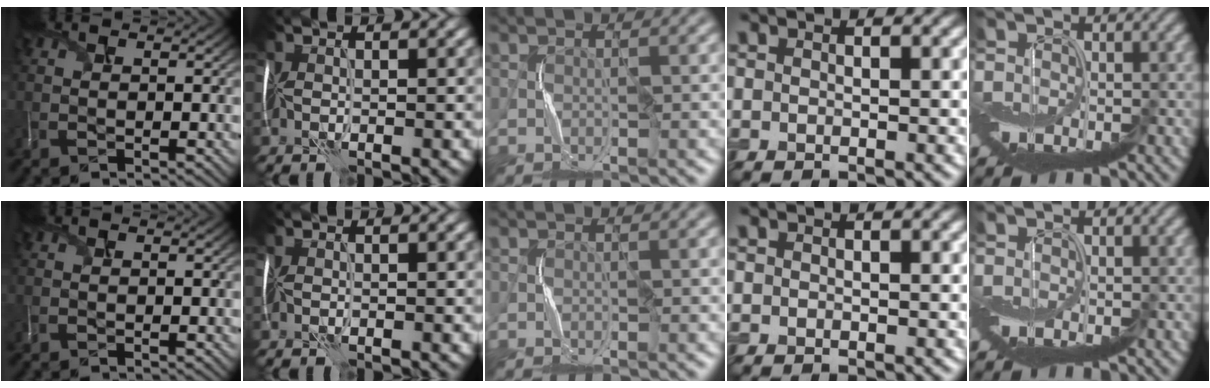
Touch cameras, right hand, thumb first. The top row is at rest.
{}